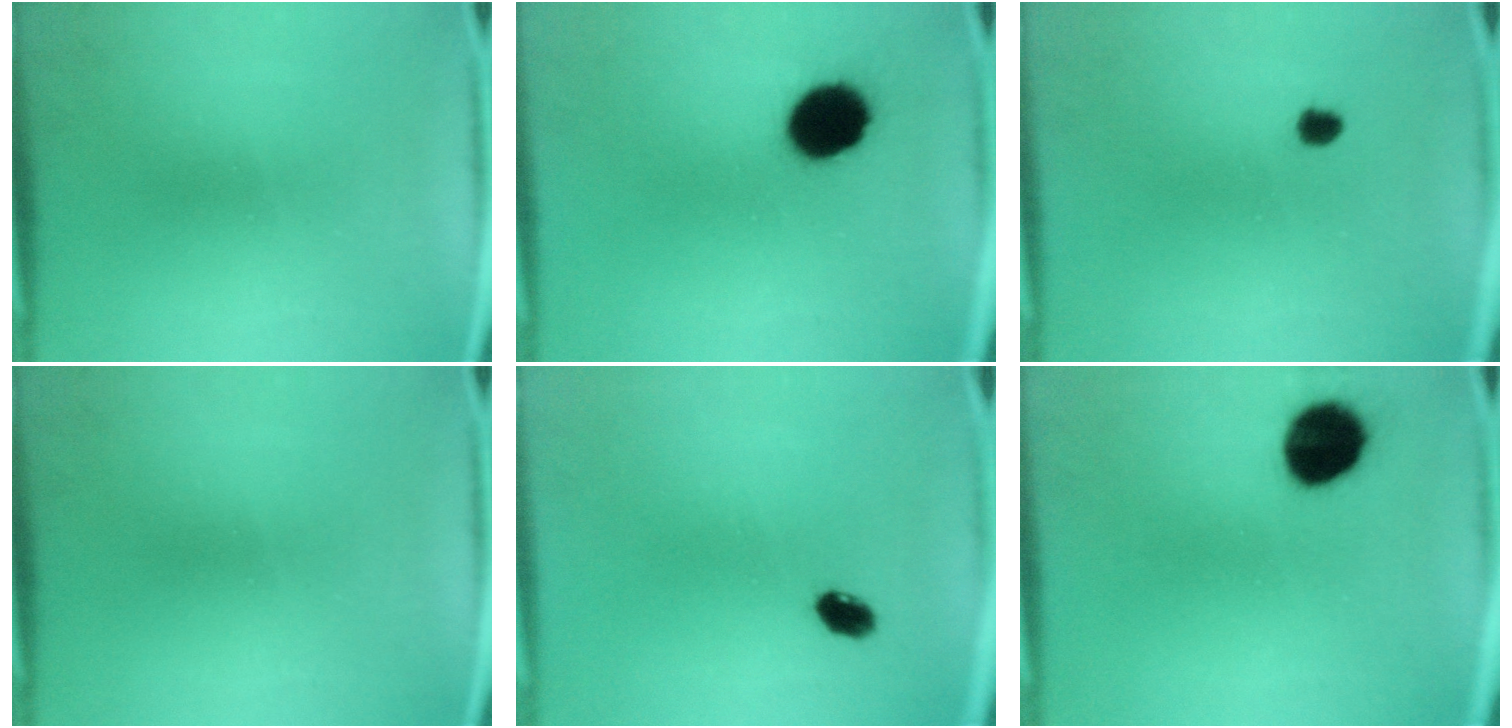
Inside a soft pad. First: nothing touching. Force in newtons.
{"total": 11.5}
{"total": 1.7}
{"total": 0.0}
{"total": 3.1}
{"total": 11.9}